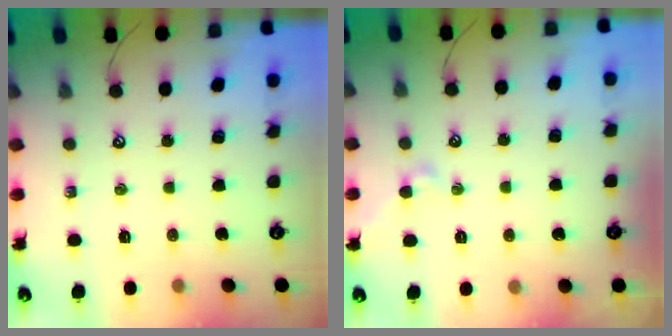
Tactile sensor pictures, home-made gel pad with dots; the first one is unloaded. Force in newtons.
{"total": 1.0, "press": 1.0, "slide": 0.1}